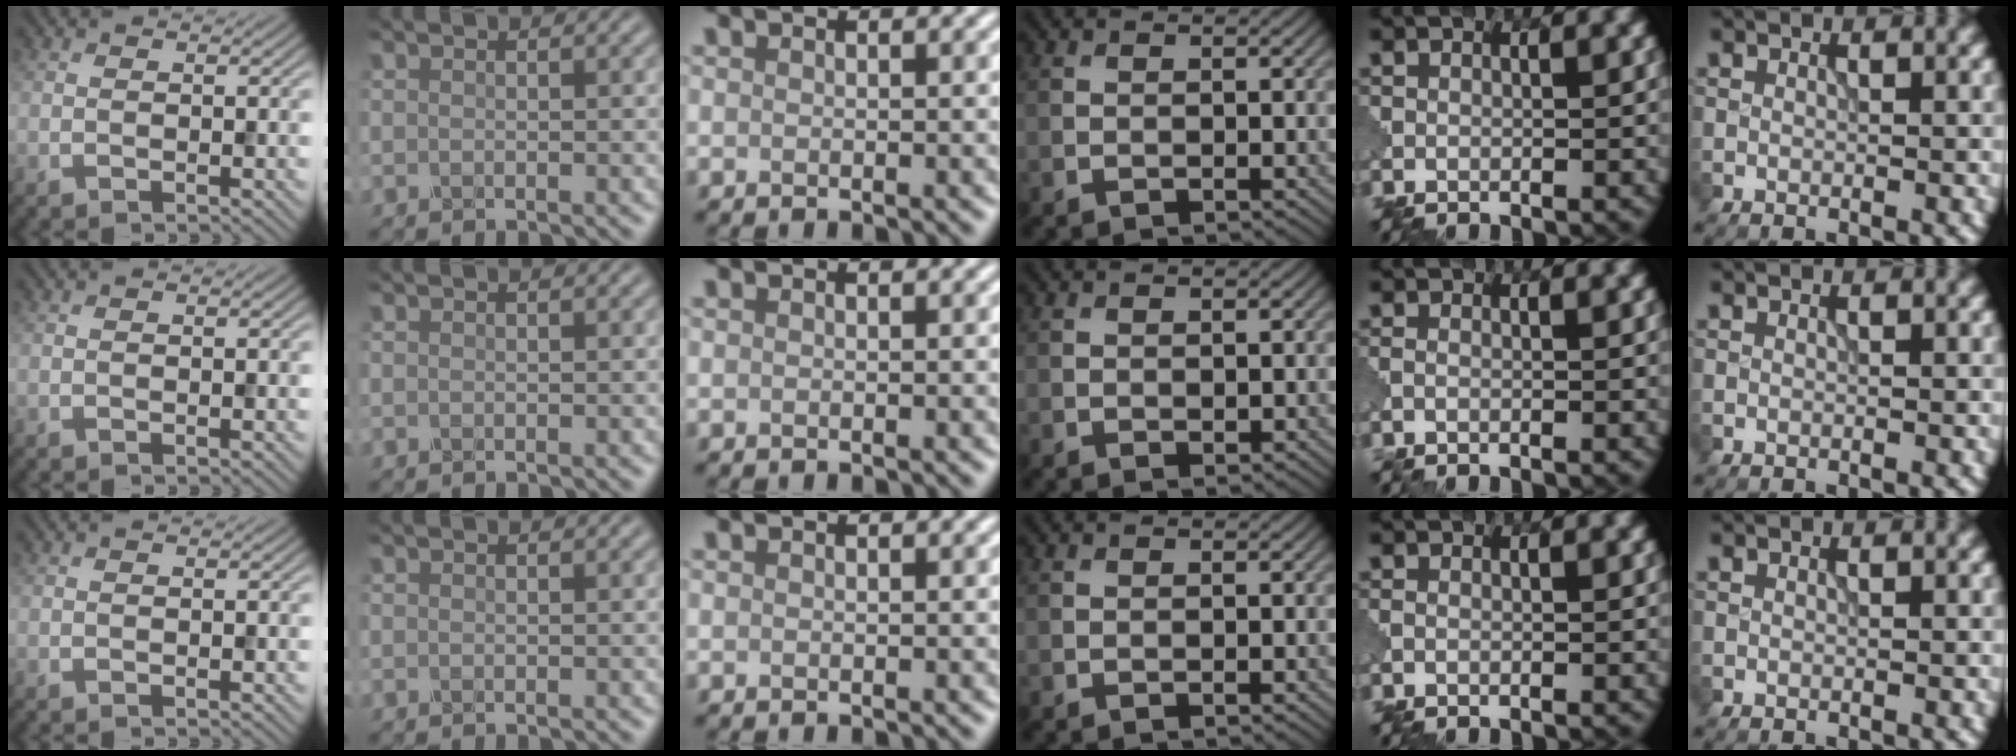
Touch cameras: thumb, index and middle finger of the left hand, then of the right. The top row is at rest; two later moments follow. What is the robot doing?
{"motion": "wrap", "object": "tissue paper"}